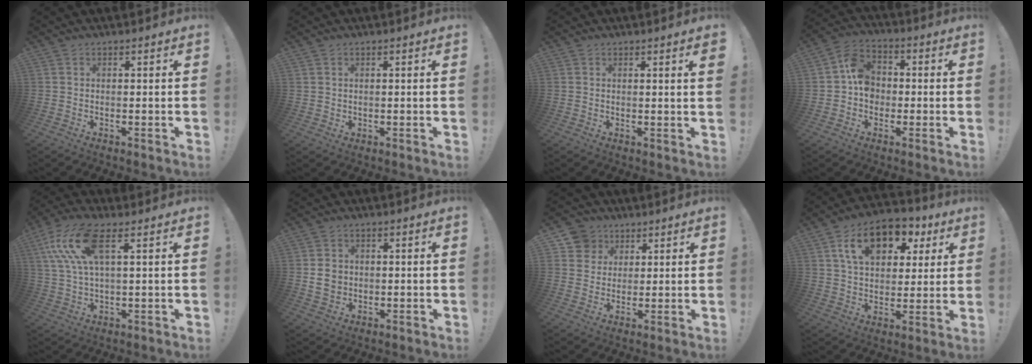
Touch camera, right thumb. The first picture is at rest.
{"total": 1.3, "force": [0.8, 1.1, 0.1], "torque": [0.004, -0.003, 0.014]}
{"total": 1.6, "force": [1.0, -0.4, 1.2], "torque": [-0.011, -0.007, 0.014]}
{"total": 9.3, "force": [-0.3, 7.8, 4.9], "torque": [-0.074, 0.021, -0.001]}
{"total": 14.1, "force": [5.6, 5.4, 11.7], "torque": [-0.244, -0.004, 0.102]}
{"total": 5.5, "force": [-0.1, 4.8, 2.7], "torque": [-0.044, 0.001, -0.003]}
{"total": 7.7, "force": [3.5, 6.7, 1.0], "torque": [-0.009, -0.025, 0.071]}
{"total": 15.8, "force": [7.3, 10.1, 9.7], "torque": [-0.152, -0.025, 0.133]}